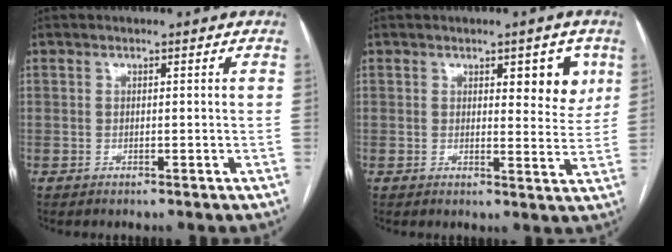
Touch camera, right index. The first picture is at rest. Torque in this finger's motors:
{"motor_torque": [0.01, 0.09, 0.09, 0.00]}